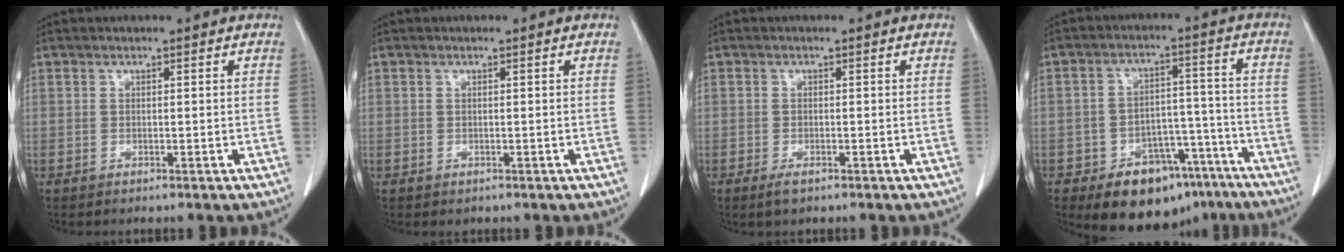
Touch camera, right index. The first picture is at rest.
{"total": 0.7, "force": [-0.1, 0.7, 0.0], "torque": [0.003, 0.005, -0.003]}
{"total": 1.7, "force": [-1.1, 0.5, 1.1], "torque": [-0.024, -0.003, -0.016]}
{"total": 13.2, "force": [-8.9, 7.6, 6.1], "torque": [-0.063, 0.044, -0.126]}